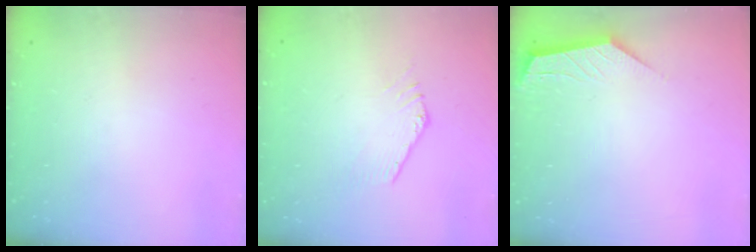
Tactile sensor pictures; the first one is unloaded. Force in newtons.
{"total": 1.4, "press": 1.4, "slide": 0.1}
{"total": 2.3, "press": 2.3, "slide": 0.3}